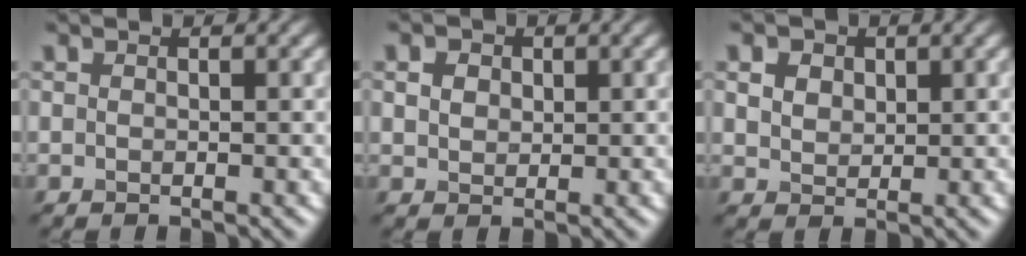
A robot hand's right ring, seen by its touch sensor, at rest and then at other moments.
{"total": 2.7, "force": [1.3, 2.0, 1.3], "torque": [-0.033, 0.008, 0.019]}
{"total": 4.1, "force": [2.1, 2.8, 2.1], "torque": [-0.051, 0.013, 0.027]}